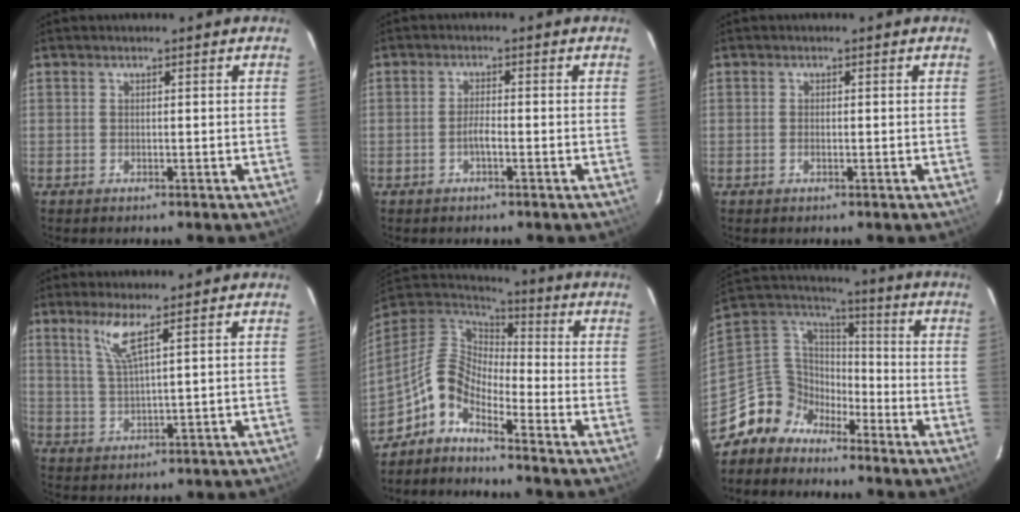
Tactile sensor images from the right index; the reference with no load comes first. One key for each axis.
{"total": 2.1, "fx": -1.1, "fy": 0.3, "fz": 1.8, "tx": -0.037, "ty": 0.003, "tz": -0.022}
{"total": 0.7, "fx": -0.3, "fy": 0.3, "fz": 0.6, "tx": -0.013, "ty": 0.001, "tz": -0.006}
{"total": 5.0, "fx": 2.9, "fy": -0.1, "fz": 4.1, "tx": -0.085, "ty": -0.006, "tz": 0.063}
{"total": 8.3, "fx": -5.9, "fy": 3.2, "fz": 4.9, "tx": -0.100, "ty": 0.023, "tz": -0.139}
{"total": 10.3, "fx": -8.2, "fy": 6.2, "fz": 0.8, "tx": -0.044, "ty": 0.047, "tz": -0.173}